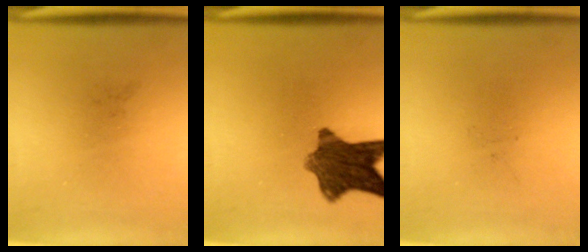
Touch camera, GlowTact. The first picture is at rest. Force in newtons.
{"total": 9.5}
{"total": 0.0}